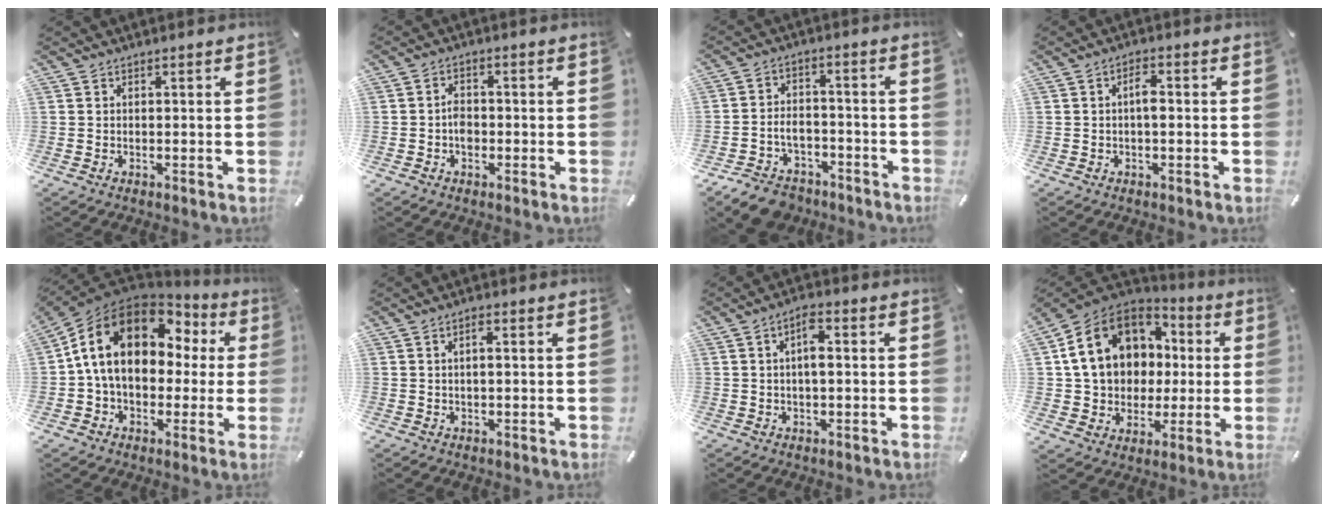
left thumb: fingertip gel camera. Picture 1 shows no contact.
{"total": 3.4, "force": [-0.9, 2.5, 2.1], "torque": [-0.038, 0.008, -0.017]}
{"total": 8.1, "force": [-5.8, 5.2, 2.5], "torque": [-0.040, 0.041, -0.104]}
{"total": 3.0, "force": [-0.1, 1.3, 2.7], "torque": [-0.045, 0.006, -0.007]}
{"total": 17.6, "force": [4.1, 12.7, 11.4], "torque": [-0.222, -0.009, 0.074]}
{"total": 1.9, "force": [0.3, 0.7, 1.8], "torque": [-0.034, 0.004, 0.004]}
{"total": 5.0, "force": [0.6, 2.2, 4.4], "torque": [-0.070, 0.006, 0.005]}
{"total": 16.1, "force": [3.0, 13.9, 7.6], "torque": [-0.152, -0.001, 0.065]}